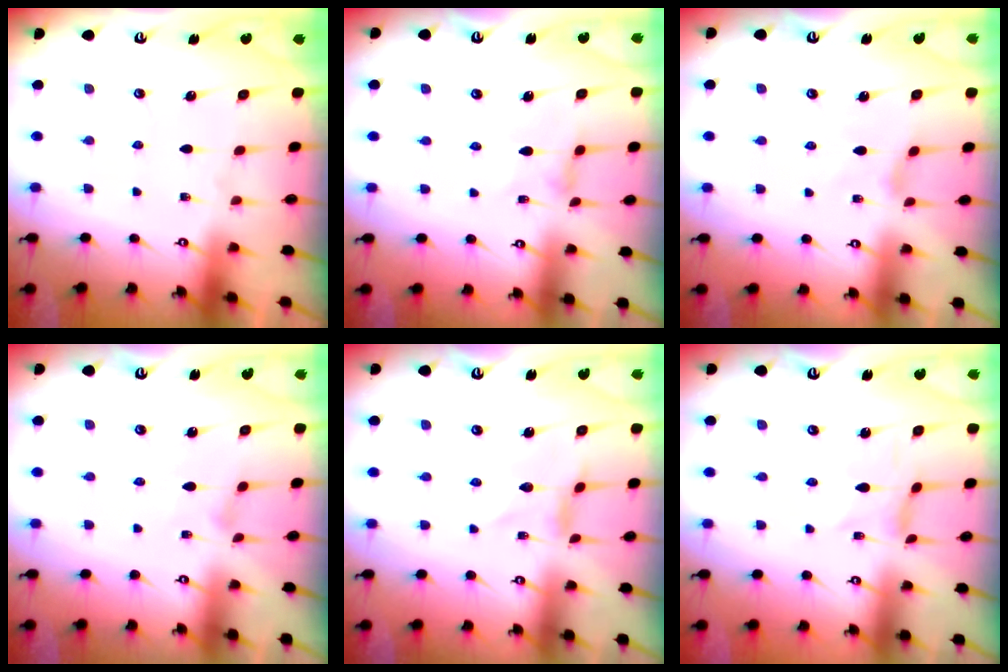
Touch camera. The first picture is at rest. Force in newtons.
{"total": 2.4, "press": 2.4, "slide": 0.4}
{"total": 2.0, "press": 2.0, "slide": 0.4}
{"total": 1.0, "press": 0.9, "slide": 0.3}
{"total": 1.7, "press": 1.7, "slide": 0.1}
{"total": 0.6, "press": 0.5, "slide": 0.3}